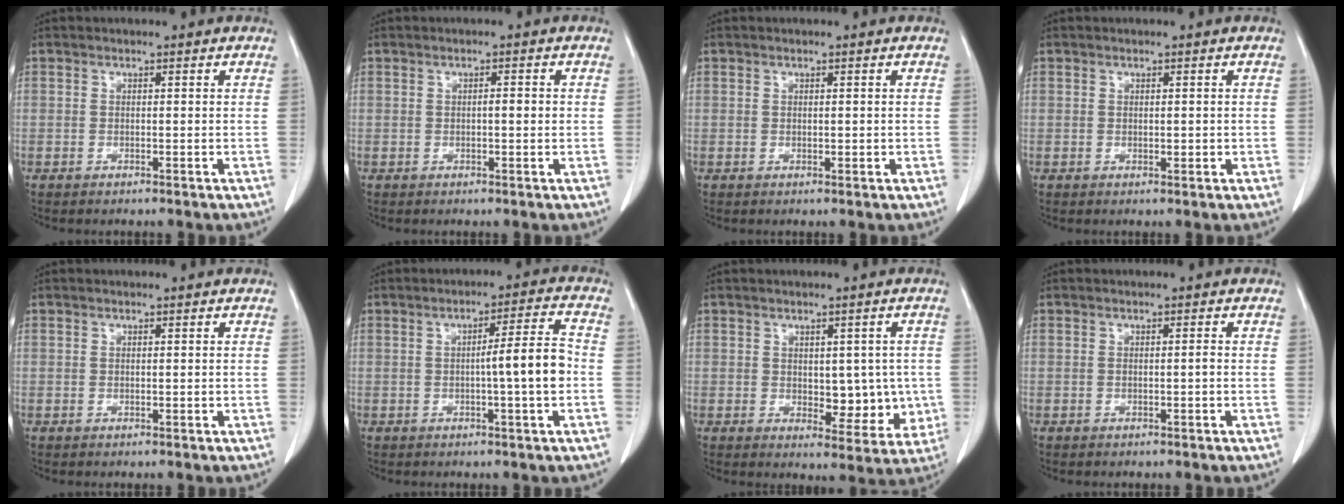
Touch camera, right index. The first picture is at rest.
{"total": 1.4, "force": [-0.1, 0.3, 1.3], "torque": [-0.020, 0.003, -0.001]}
{"total": 0.6, "force": [0.0, 0.3, 0.5], "torque": [-0.006, -0.002, 0.003]}
{"total": 0.8, "force": [0.0, 0.4, 0.7], "torque": [-0.008, -0.002, 0.001]}
{"total": 0.0}
{"total": 6.7, "force": [-1.0, -0.4, 6.6], "torque": [-0.094, 0.009, -0.016]}
{"total": 7.1, "force": [-0.2, 4.0, 5.9], "torque": [-0.054, -0.001, 0.009]}
{"total": 0.6, "force": [-0.2, 0.0, 0.5], "torque": [-0.009, 0.001, -0.004]}